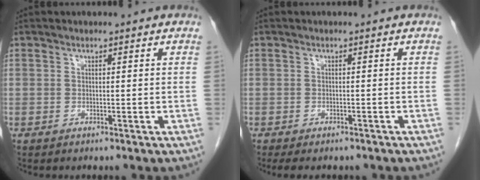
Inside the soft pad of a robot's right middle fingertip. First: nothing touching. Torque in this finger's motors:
{"motor_torque": [0.12, -0.05, 0.04, 0.05]}